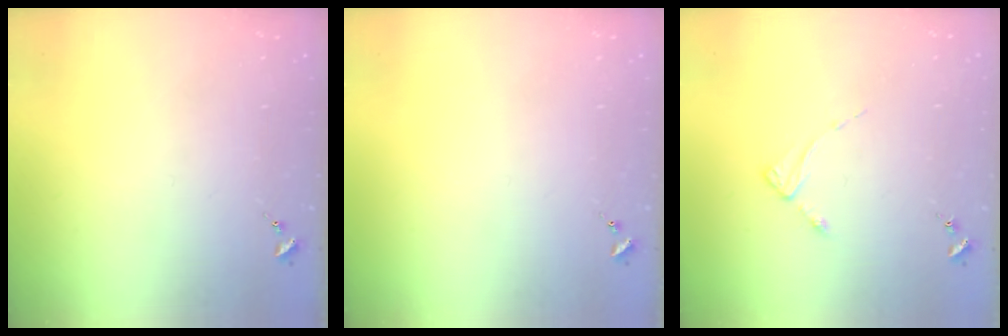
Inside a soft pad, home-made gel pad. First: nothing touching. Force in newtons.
{"total": 0.0}
{"total": 2.6, "press": 2.6, "slide": 0.3}